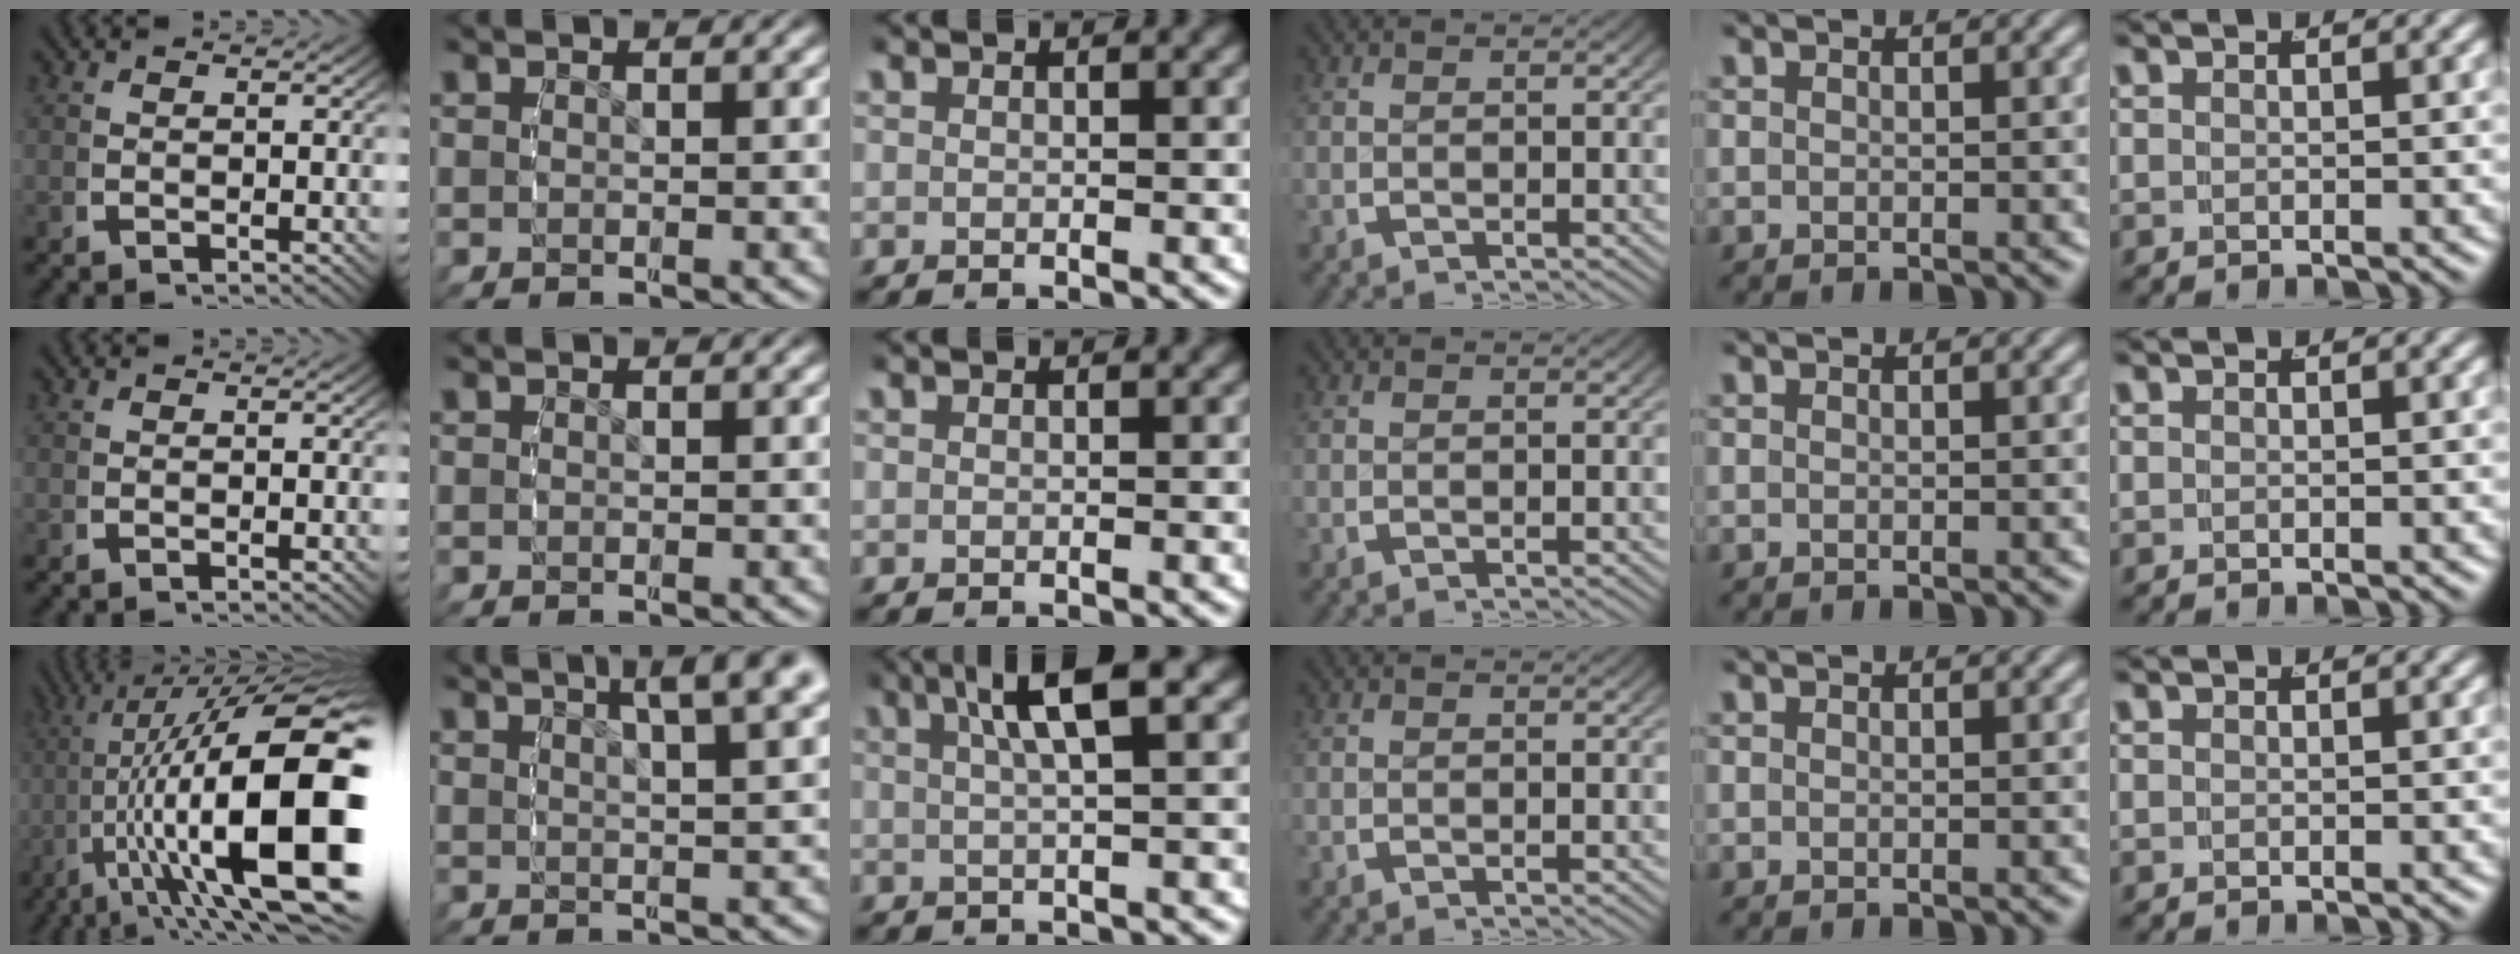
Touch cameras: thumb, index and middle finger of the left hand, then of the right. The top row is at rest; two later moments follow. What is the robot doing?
{"motion": "grasp_and_lifting", "object": "dispenser bottle"}